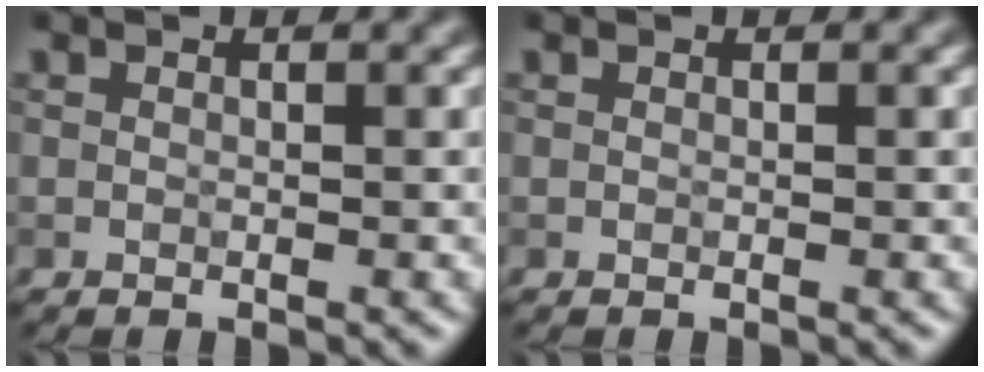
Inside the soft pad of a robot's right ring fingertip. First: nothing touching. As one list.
[{"total": 0.0}]